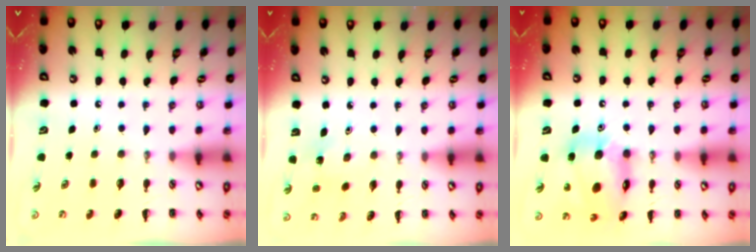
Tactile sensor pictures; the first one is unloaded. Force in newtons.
{"total": 2.0, "press": 1.9, "slide": 0.7}
{"total": 15.7, "press": 15.3, "slide": 3.4}